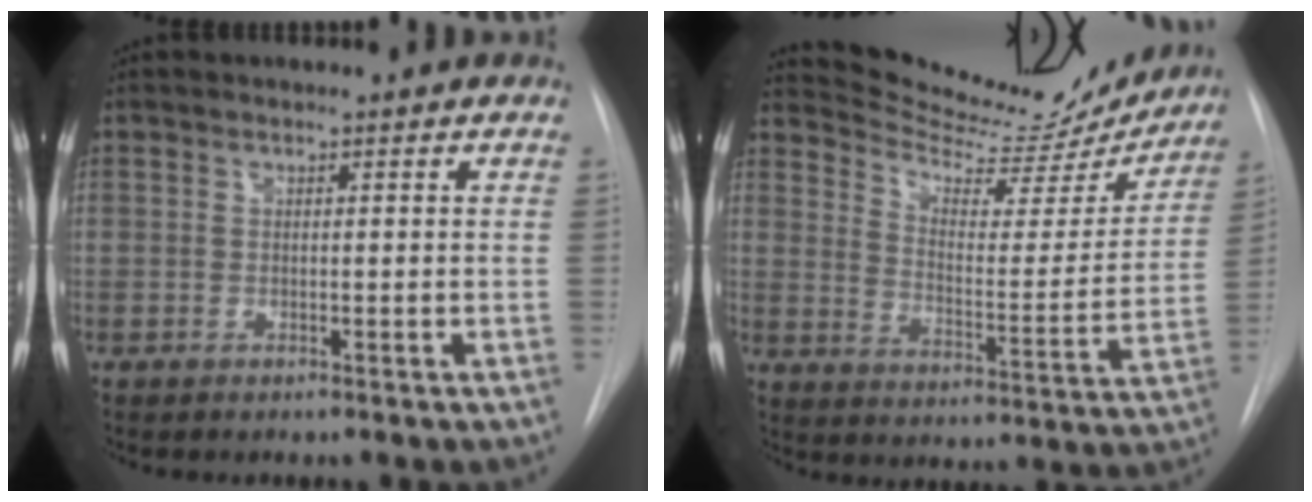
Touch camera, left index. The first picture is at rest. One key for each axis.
{"total": 18.3, "fx": 17.5, "fy": 3.6, "fz": 3.6, "tx": -0.052, "ty": -0.051, "tz": 0.231}